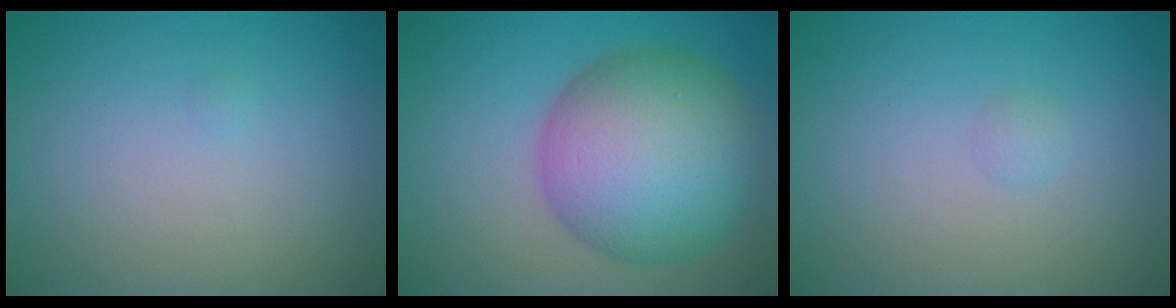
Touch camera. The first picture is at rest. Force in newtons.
{"total": 11.6, "press": 11.6, "slide": 0.3}
{"total": 0.6, "press": 0.6, "slide": 0.1}